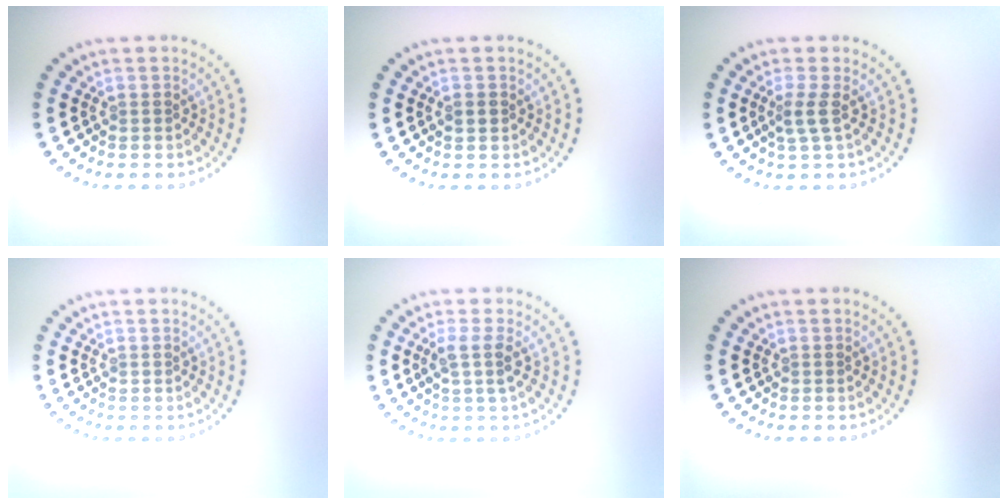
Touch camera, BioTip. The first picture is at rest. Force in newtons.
{"total": 0.7, "press": 0.7, "slide": 0.1}
{"total": 1.8, "press": 1.3, "slide": 1.2}
{"total": 0.0}
{"total": 1.9, "press": 1.6, "slide": 1.1}
{"total": 0.0}